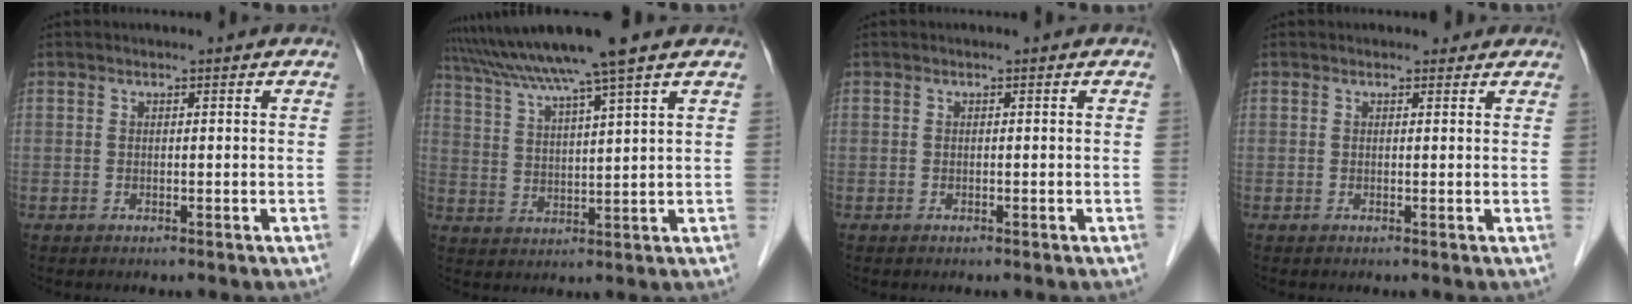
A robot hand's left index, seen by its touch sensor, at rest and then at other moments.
{"total": 11.5, "force": [9.3, -1.8, 6.5], "torque": [-0.117, 0.019, 0.156]}
{"total": 0.0}
{"total": 1.5, "force": [1.2, 0.8, 0.2], "torque": [0.001, 0.003, 0.010]}